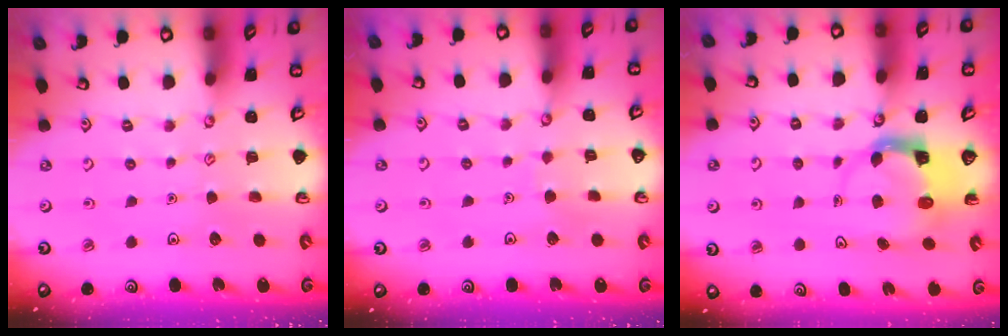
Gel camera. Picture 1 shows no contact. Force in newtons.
{"total": 3.0, "press": 3.0, "slide": 0.2}
{"total": 3.7, "press": 3.7, "slide": 0.5}